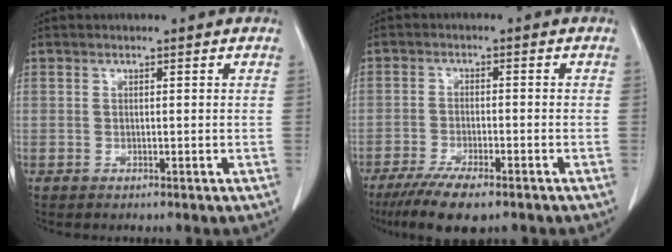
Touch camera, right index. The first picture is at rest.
{"total": 8.8, "force": [-6.4, 1.6, 5.7], "torque": [-0.094, -0.017, -0.102]}